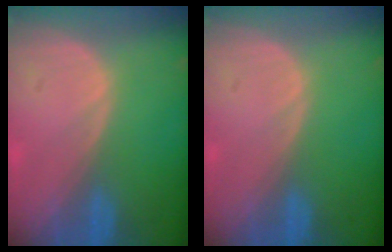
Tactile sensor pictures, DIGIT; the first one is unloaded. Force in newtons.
{"total": 0.0}